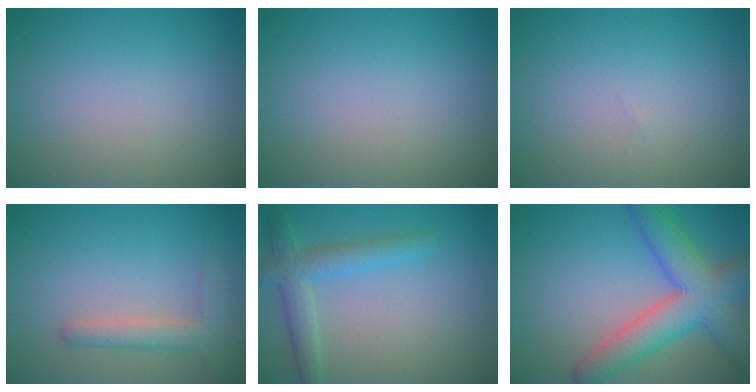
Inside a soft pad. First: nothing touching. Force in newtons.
{"total": 0.0}
{"total": 0.0}
{"total": 2.9, "press": 2.9, "slide": 0.2}
{"total": 3.5, "press": 3.5, "slide": 0.2}
{"total": 7.6, "press": 7.6, "slide": 0.4}